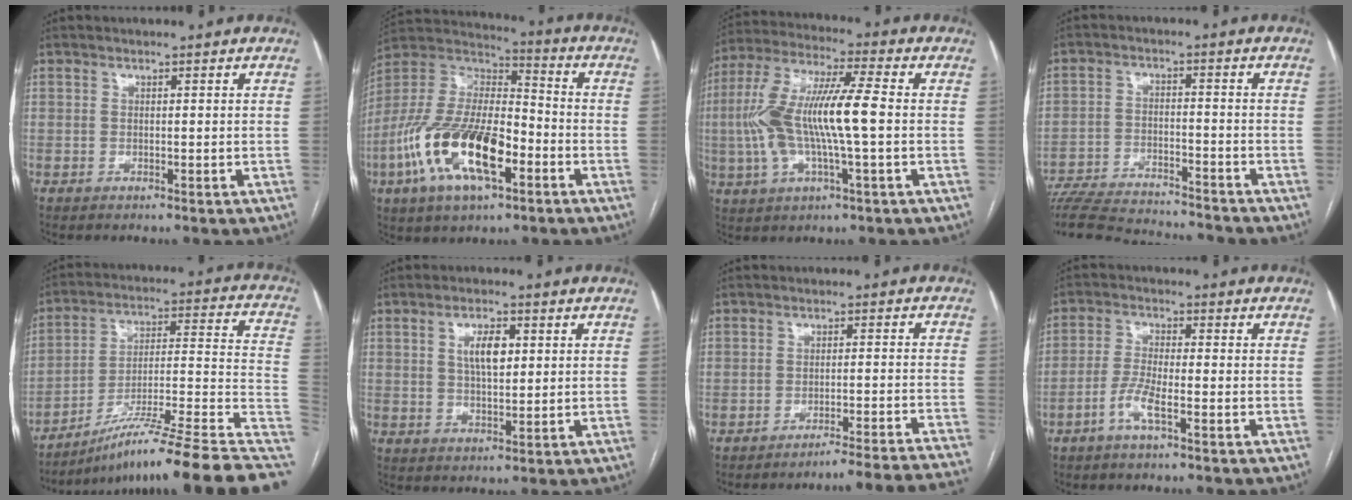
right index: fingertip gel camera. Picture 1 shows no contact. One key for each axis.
{"total": 19.2, "fx": -7.1, "fy": 7.3, "fz": 16.2, "tx": -0.343, "ty": 0.002, "tz": -0.126}
{"total": 14.4, "fx": -0.8, "fy": 2.2, "fz": 14.2, "tx": -0.300, "ty": 0.017, "tz": -0.017}
{"total": 17.8, "fx": -16.7, "fy": 2.6, "fz": 5.7, "tx": -0.123, "ty": -0.013, "tz": -0.253}
{"total": 24.2, "fx": -17.7, "fy": 0.0, "fz": 16.4, "tx": -0.167, "ty": 0.020, "tz": -0.280}
{"total": 5.2, "fx": 1.4, "fy": 2.1, "fz": 4.5, "tx": -0.081, "ty": 0.006, "tz": 0.028}
{"total": 17.1, "fx": -16.3, "fy": -2.6, "fz": 4.5, "tx": -0.008, "ty": -0.017, "tz": -0.202}
{"total": 4.7, "fx": -2.6, "fy": 0.6, "fz": 3.9, "tx": -0.086, "ty": 0.001, "tz": -0.054}